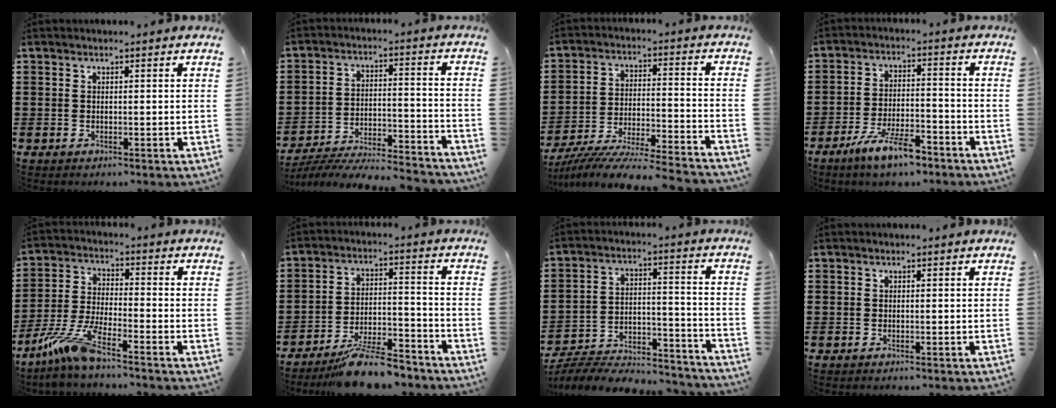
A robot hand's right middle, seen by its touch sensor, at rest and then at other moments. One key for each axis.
{"total": 6.5, "fx": -6.2, "fy": 0.1, "fz": 1.9, "tx": -0.027, "ty": 0.003, "tz": -0.120}
{"total": 7.5, "fx": -7.2, "fy": -0.6, "fz": 2.0, "tx": -0.036, "ty": -0.005, "tz": -0.145}
{"total": 7.4, "fx": -5.3, "fy": 1.6, "fz": 4.9, "tx": -0.101, "ty": 0.001, "tz": -0.098}
{"total": 8.3, "fx": -6.1, "fy": 0.5, "fz": 5.6, "tx": -0.136, "ty": -0.021, "tz": -0.123}
{"total": 9.1, "fx": -8.0, "fy": 1.5, "fz": 4.2, "tx": -0.070, "ty": 0.023, "tz": -0.149}
{"total": 5.9, "fx": -5.7, "fy": 0.7, "fz": 1.3, "tx": -0.027, "ty": 0.004, "tz": -0.117}
{"total": 0.0}